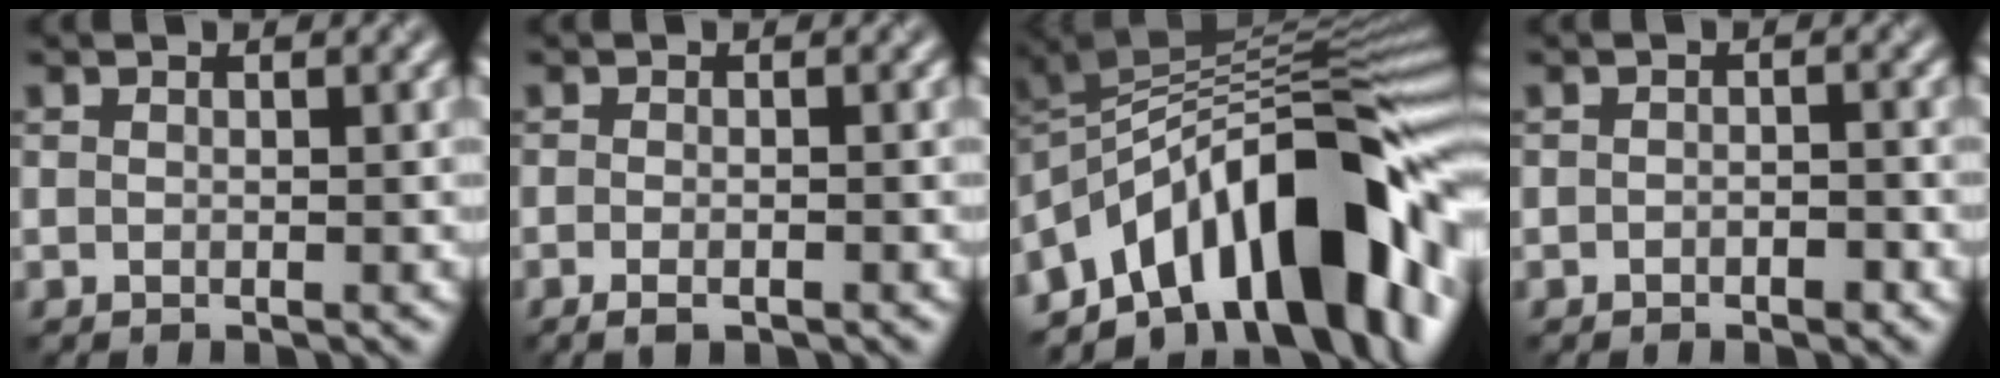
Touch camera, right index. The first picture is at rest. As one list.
[{"total": 1.2, "force": [-0.7, 0.1, 0.9], "torque": [-0.019, -0.004, -0.014]}, {"total": 14.7, "force": [-6.6, 6.4, 11.4], "torque": [-0.159, 0.037, -0.122]}, {"total": 0.9, "force": [-0.7, 0.3, 0.4], "torque": [-0.005, 0.001, -0.011]}]